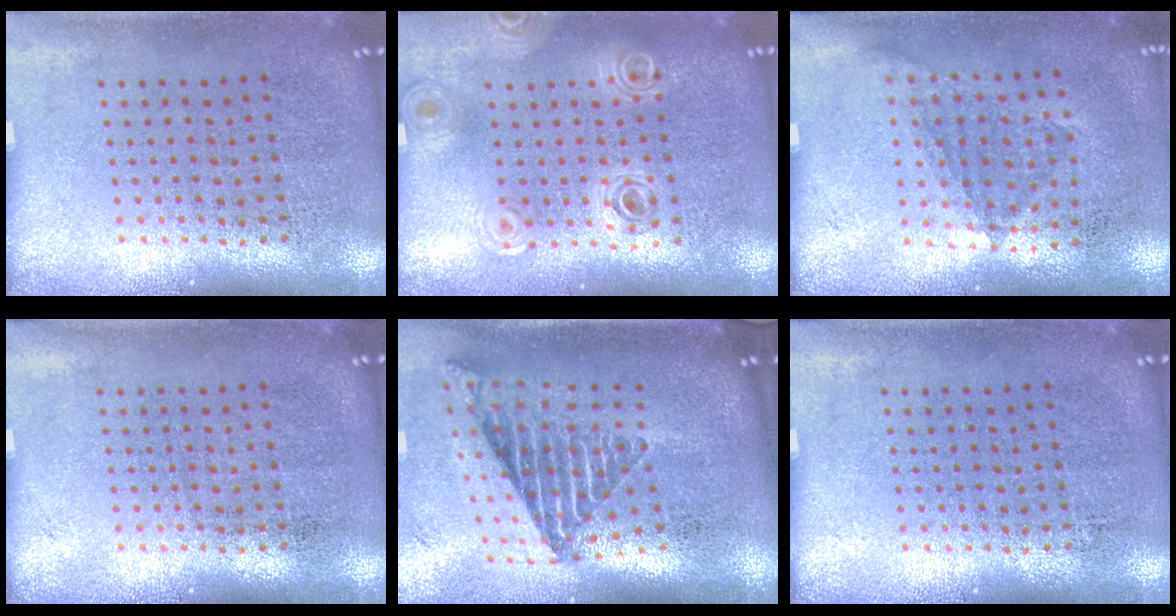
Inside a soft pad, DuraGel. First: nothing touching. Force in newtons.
{"total": 0.9, "press": 0.9, "slide": 0.1}
{"total": 1.1, "press": 0.8, "slide": 0.7}
{"total": 0.0}
{"total": 2.6, "press": 1.7, "slide": 1.9}
{"total": 0.0}